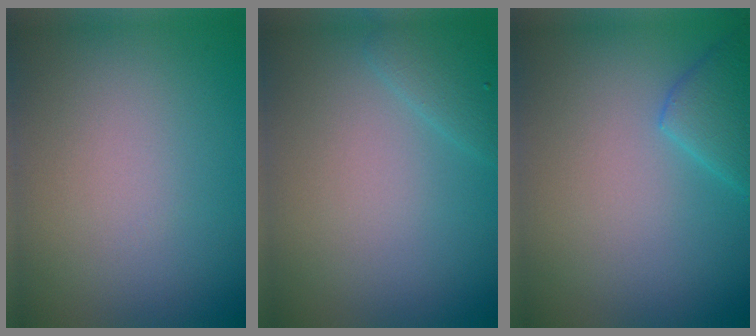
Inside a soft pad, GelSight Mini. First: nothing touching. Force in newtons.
{"total": 1.6, "press": 1.6, "slide": 0.1}
{"total": 2.8, "press": 2.8, "slide": 0.3}